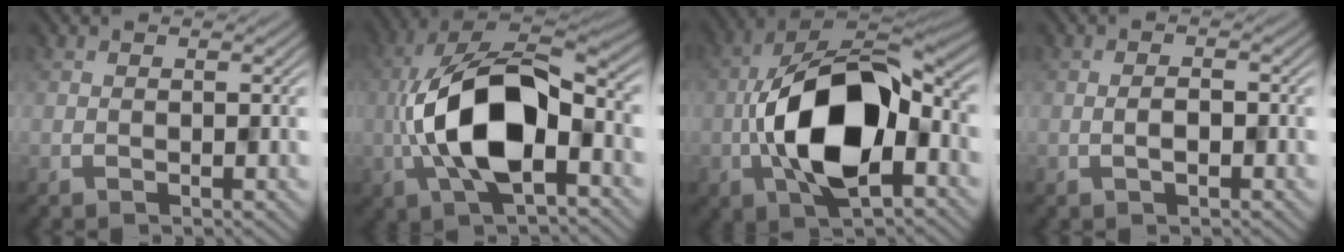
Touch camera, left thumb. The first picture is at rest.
{"total": 13.9, "force": [-2.4, 6.8, 11.9], "torque": [-0.239, 0.000, -0.053]}
{"total": 14.3, "force": [-2.5, 7.7, 11.8], "torque": [-0.210, -0.001, -0.058]}
{"total": 1.1, "force": [-0.5, 0.3, 0.9], "torque": [-0.015, 0.003, -0.008]}